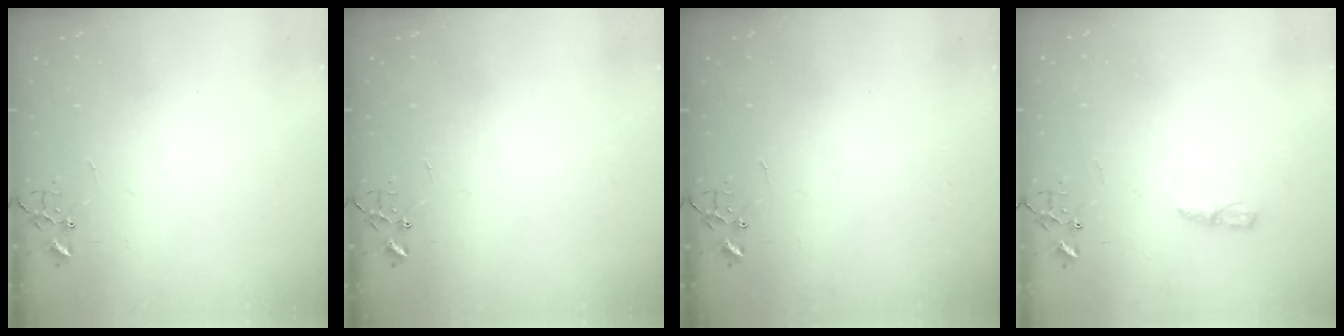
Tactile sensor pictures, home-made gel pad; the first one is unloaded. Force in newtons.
{"total": 0.0}
{"total": 0.0}
{"total": 6.8, "press": 6.8, "slide": 0.5}